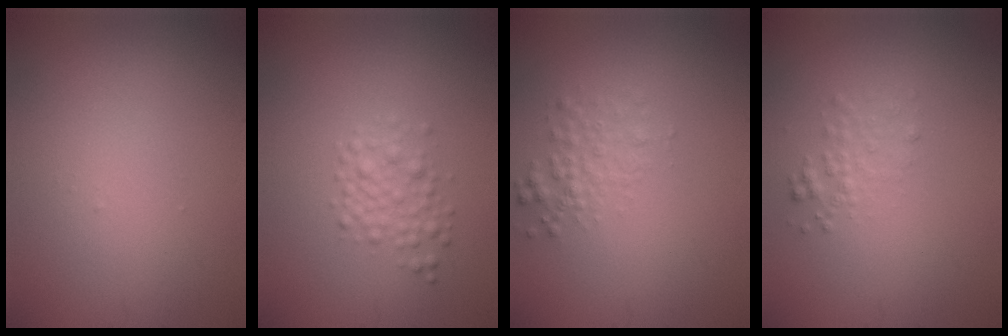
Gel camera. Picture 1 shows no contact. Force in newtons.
{"total": 2.2, "press": 2.2, "slide": 0.1}
{"total": 2.0, "press": 2.0, "slide": 0.1}
{"total": 1.5, "press": 1.5, "slide": 0.0}